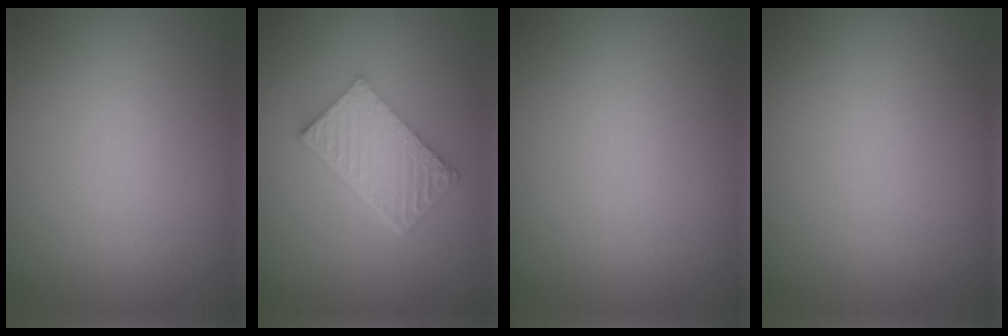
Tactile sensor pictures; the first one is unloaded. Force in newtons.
{"total": 6.0, "press": 4.4, "slide": 4.0}
{"total": 0.0}
{"total": 0.0}